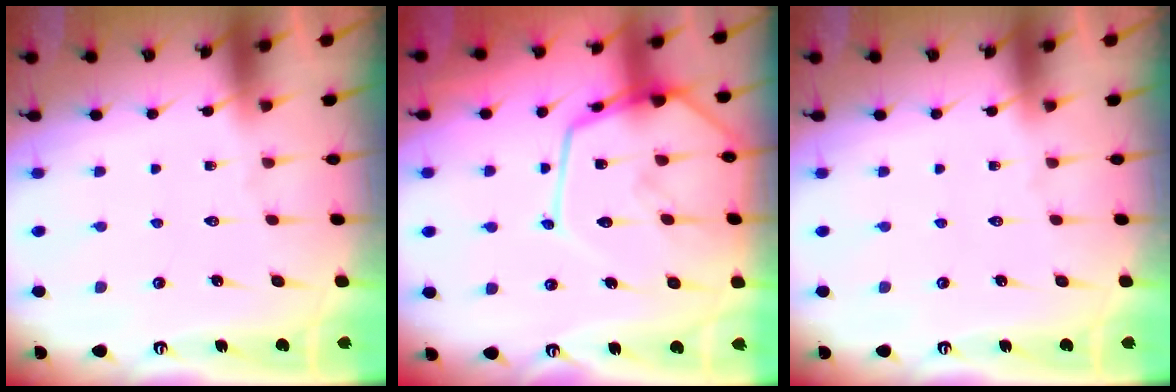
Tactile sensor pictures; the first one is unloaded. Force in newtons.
{"total": 18.3, "press": 18.2, "slide": 1.6}
{"total": 0.0}